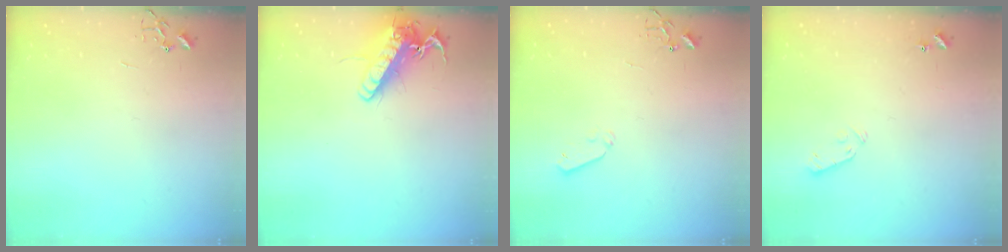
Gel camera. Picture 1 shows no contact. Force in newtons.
{"total": 16.5, "press": 16.3, "slide": 2.7}
{"total": 4.2, "press": 4.2, "slide": 0.7}
{"total": 4.1, "press": 4.1, "slide": 0.6}